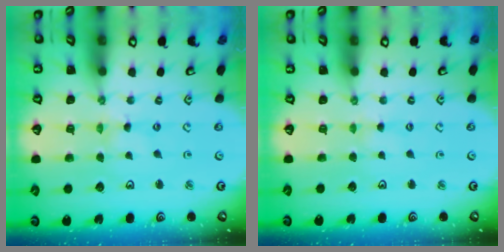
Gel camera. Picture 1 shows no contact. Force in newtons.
{"total": 1.5, "press": 1.4, "slide": 0.3}